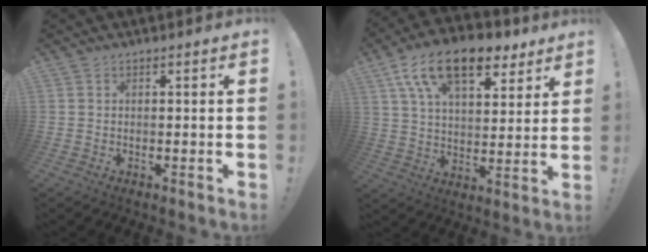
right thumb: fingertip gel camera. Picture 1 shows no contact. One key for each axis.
{"total": 17.8, "fx": 10.4, "fy": 8.7, "fz": 11.6, "tx": -0.193, "ty": -0.049, "tz": 0.183}